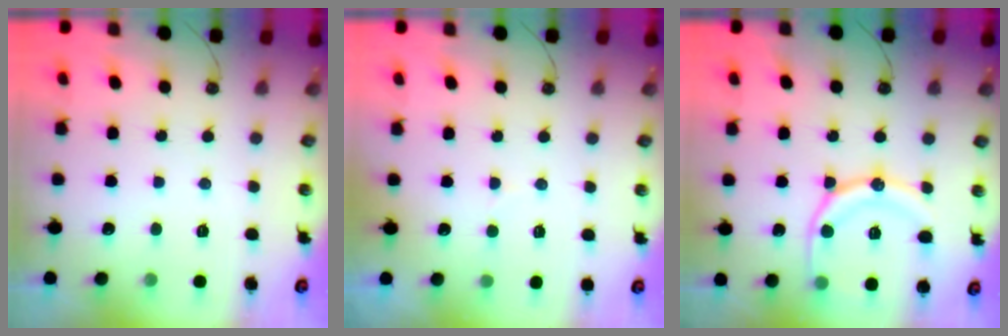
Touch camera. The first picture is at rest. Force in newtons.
{"total": 4.4, "press": 4.3, "slide": 0.9}
{"total": 15.9, "press": 15.8, "slide": 1.9}